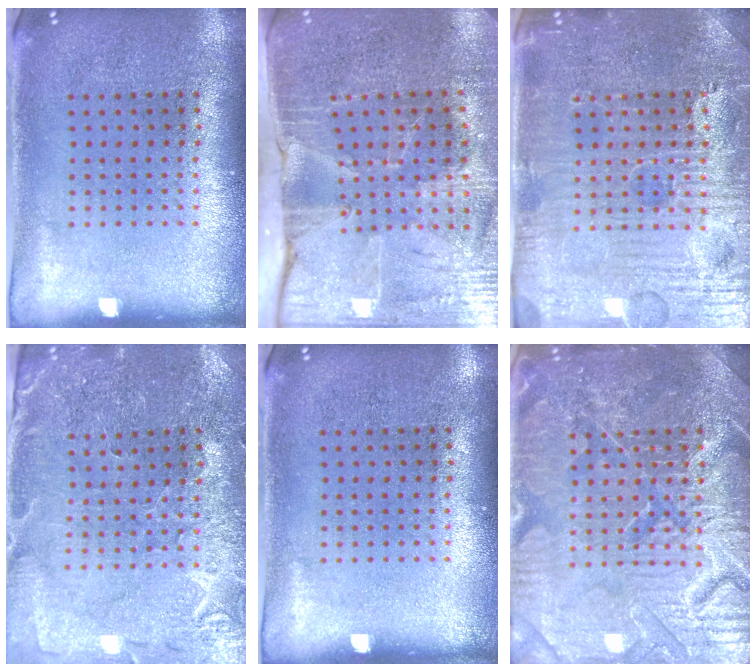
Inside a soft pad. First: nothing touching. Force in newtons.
{"total": 4.3, "press": 3.7, "slide": 2.2}
{"total": 5.0, "press": 4.9, "slide": 1.1}
{"total": 1.0, "press": 1.0, "slide": 0.2}
{"total": 0.0}
{"total": 7.9, "press": 7.8, "slide": 1.0}